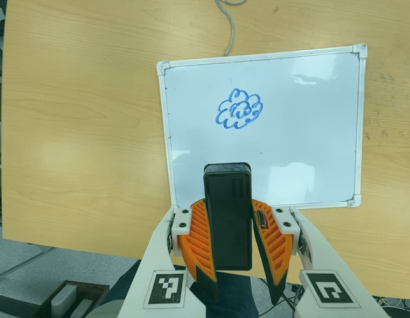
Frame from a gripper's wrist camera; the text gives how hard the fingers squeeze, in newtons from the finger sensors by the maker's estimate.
{"total": 9.3, "left": 8.0, "right": 10.6}